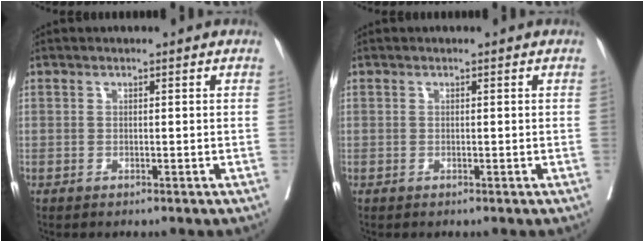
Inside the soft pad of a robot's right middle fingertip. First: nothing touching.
{"total": 0.0}